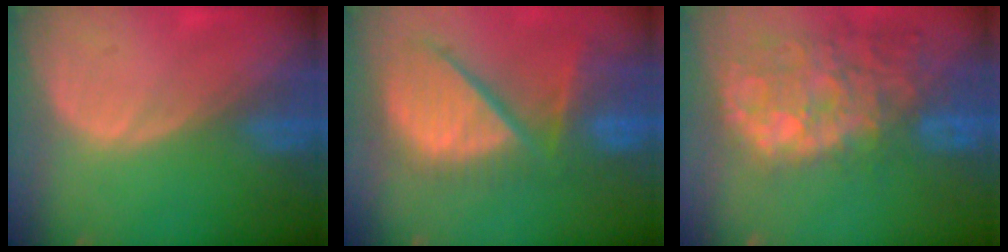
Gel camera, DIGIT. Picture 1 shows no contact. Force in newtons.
{"total": 12.3, "press": 10.6, "slide": 6.3}
{"total": 14.2, "press": 11.6, "slide": 8.3}